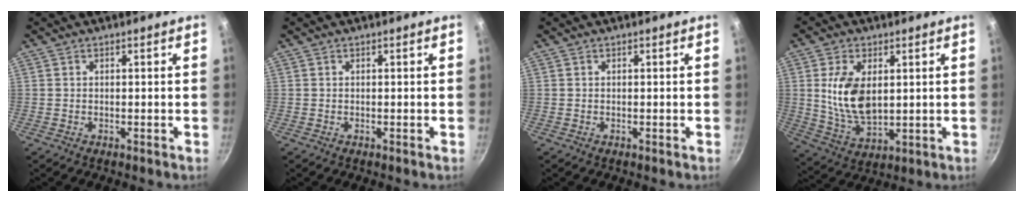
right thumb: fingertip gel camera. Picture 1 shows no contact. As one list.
[{"total": 0.0}, {"total": 0.0}, {"total": 11.5, "force": [2.1, 6.6, 9.2], "torque": [-0.166, -0.019, 0.049]}]